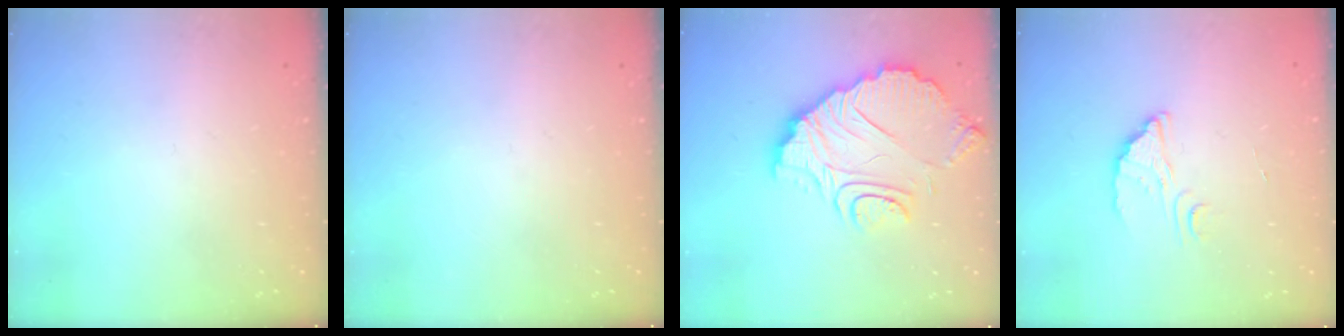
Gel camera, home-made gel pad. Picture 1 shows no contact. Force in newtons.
{"total": 0.0}
{"total": 12.1, "press": 12.0, "slide": 1.1}
{"total": 2.3, "press": 2.3, "slide": 0.0}